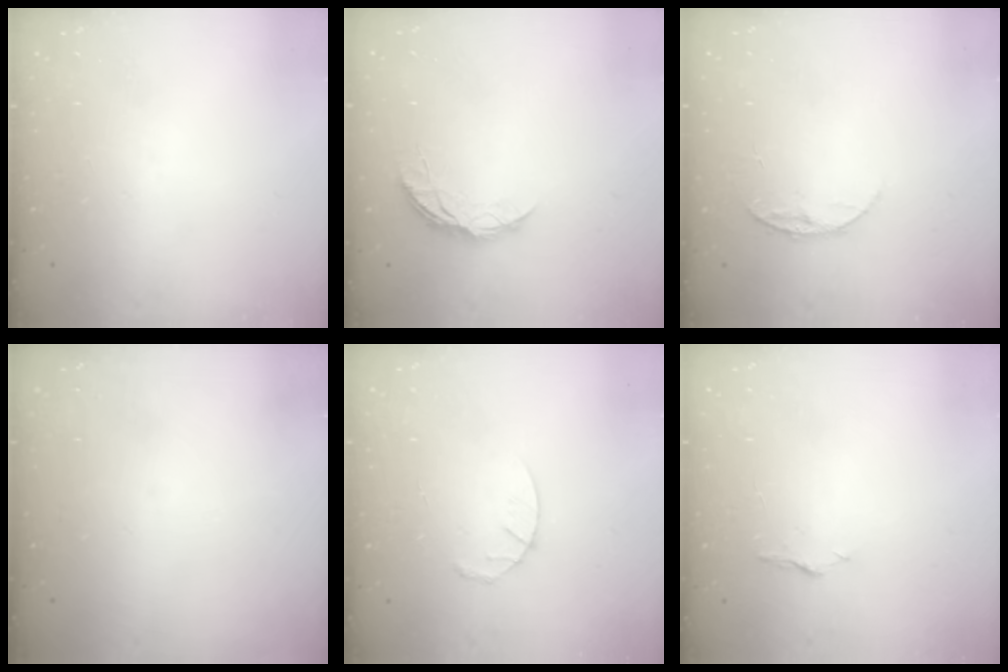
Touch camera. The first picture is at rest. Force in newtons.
{"total": 5.2, "press": 5.1, "slide": 0.5}
{"total": 6.5, "press": 6.5, "slide": 0.7}
{"total": 0.0}
{"total": 3.9, "press": 3.9, "slide": 0.5}
{"total": 3.7, "press": 3.7, "slide": 0.5}